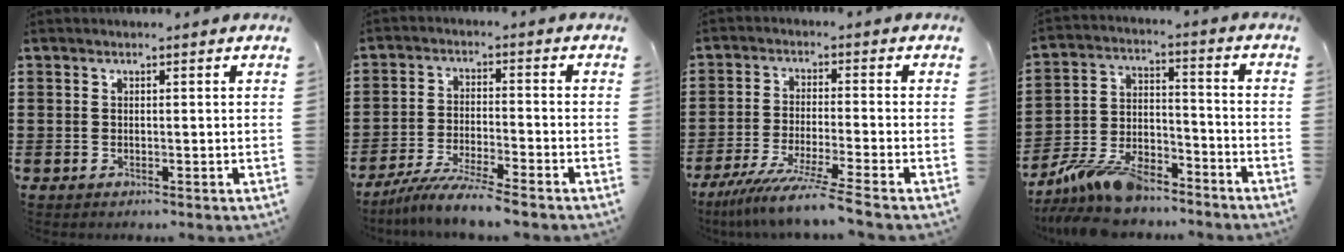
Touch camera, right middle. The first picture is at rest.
{"total": 6.4, "force": [-5.8, -0.2, 2.5], "torque": [-0.057, -0.014, -0.114]}
{"total": 7.7, "force": [-6.5, -0.8, 4.0], "torque": [-0.084, -0.022, -0.127]}
{"total": 10.9, "force": [-9.3, 3.2, 4.6], "torque": [-0.094, 0.027, -0.181]}